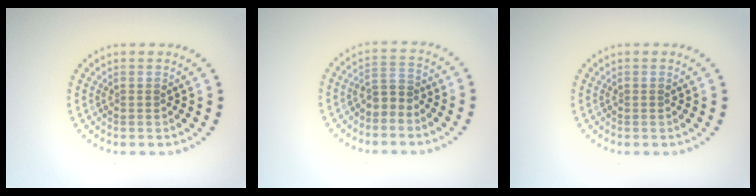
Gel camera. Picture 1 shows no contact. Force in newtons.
{"total": 1.9, "press": 1.6, "slide": 1.1}
{"total": 0.0}